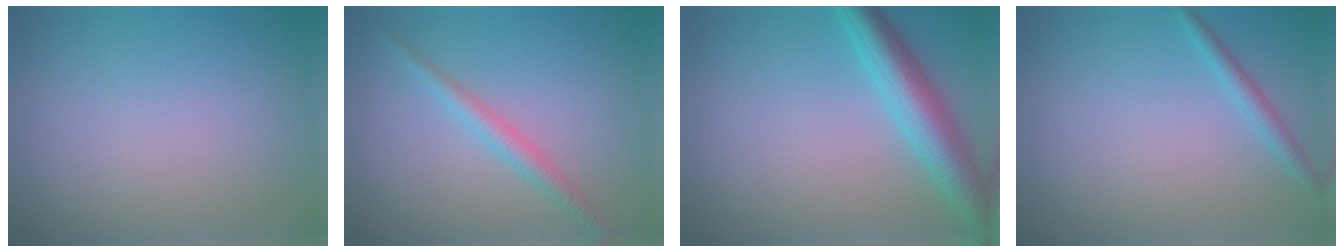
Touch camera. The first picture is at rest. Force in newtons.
{"total": 2.0, "press": 2.0, "slide": 0.1}
{"total": 5.4, "press": 5.4, "slide": 0.2}
{"total": 1.5, "press": 1.5, "slide": 0.1}